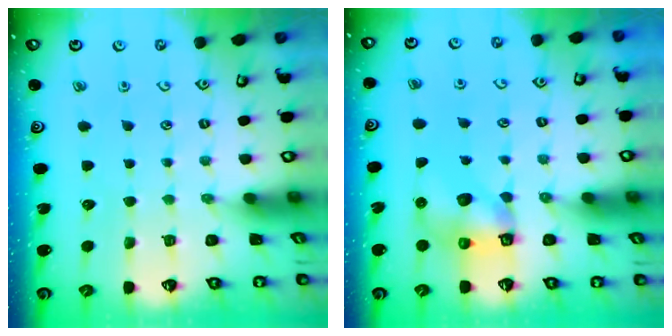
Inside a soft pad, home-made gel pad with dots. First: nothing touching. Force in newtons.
{"total": 8.2, "press": 8.2, "slide": 0.7}